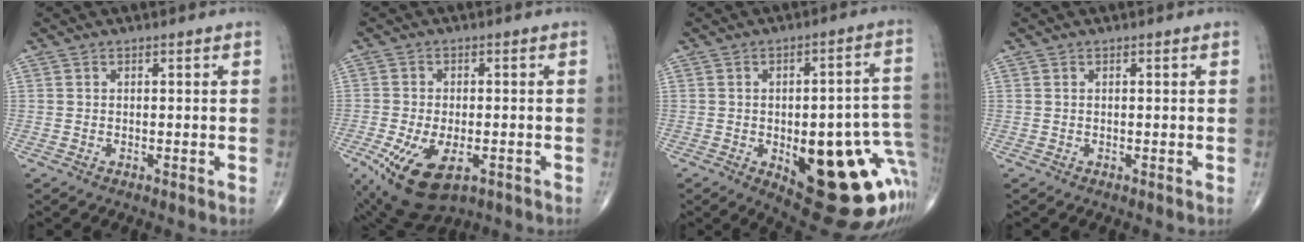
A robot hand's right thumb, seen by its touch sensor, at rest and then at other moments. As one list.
[{"total": 12.2, "force": [-5.2, 6.1, 9.2], "torque": [-0.176, -0.002, -0.076]}, {"total": 25.3, "force": [-6.5, 9.8, 22.3], "torque": [-0.219, 0.021, -0.056]}, {"total": 0.0}]